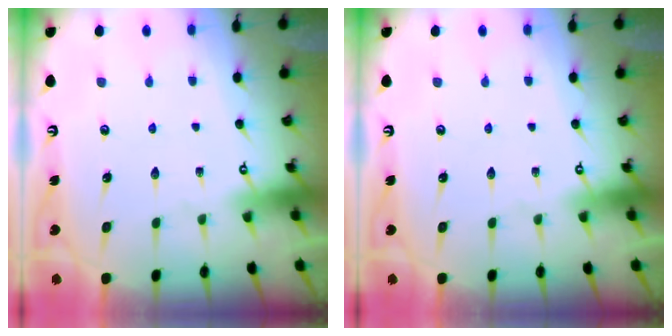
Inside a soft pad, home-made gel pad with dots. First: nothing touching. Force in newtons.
{"total": 0.0}